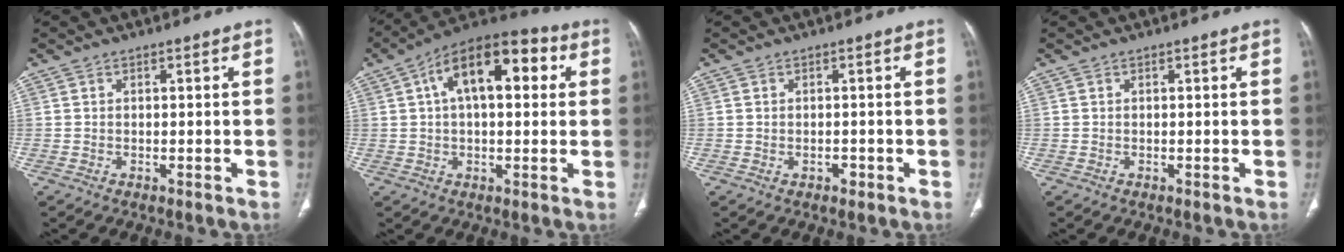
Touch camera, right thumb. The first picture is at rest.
{"total": 16.3, "force": [4.5, 8.1, 13.5], "torque": [-0.185, 0.032, 0.062]}
{"total": 1.0, "force": [-0.3, 0.7, 0.6], "torque": [-0.006, 0.004, -0.002]}
{"total": 0.0}